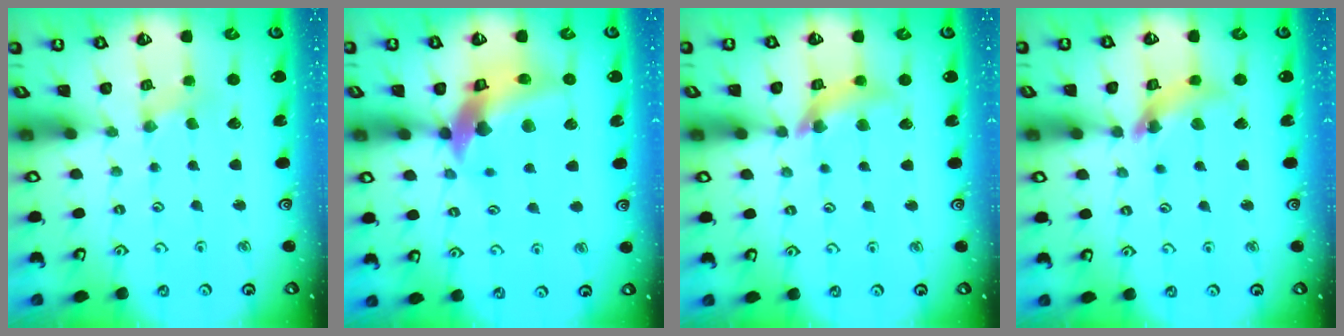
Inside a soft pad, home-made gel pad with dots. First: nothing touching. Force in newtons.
{"total": 15.3, "press": 15.1, "slide": 2.1}
{"total": 10.7, "press": 10.6, "slide": 1.4}
{"total": 10.6, "press": 10.5, "slide": 1.3}